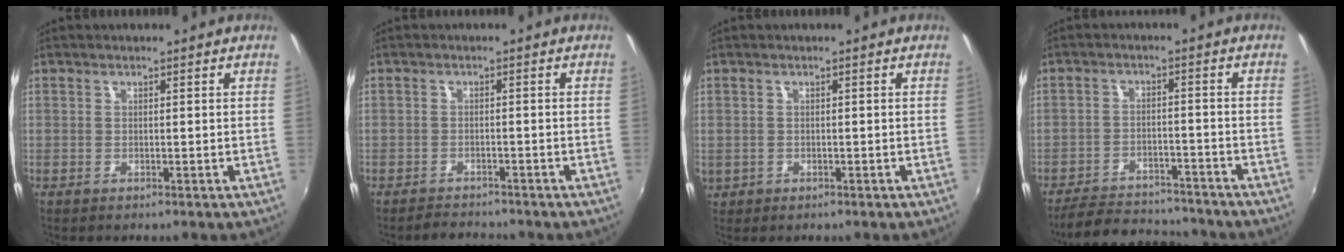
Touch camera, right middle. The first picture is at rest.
{"total": 3.3, "force": [-3.2, 0.7, 0.4], "torque": [-0.024, -0.001, -0.051]}
{"total": 2.3, "force": [-0.4, 2.1, 1.0], "torque": [-0.021, -0.002, -0.002]}
{"total": 13.5, "force": [-12.3, 3.6, 4.5], "torque": [-0.115, 0.001, -0.175]}